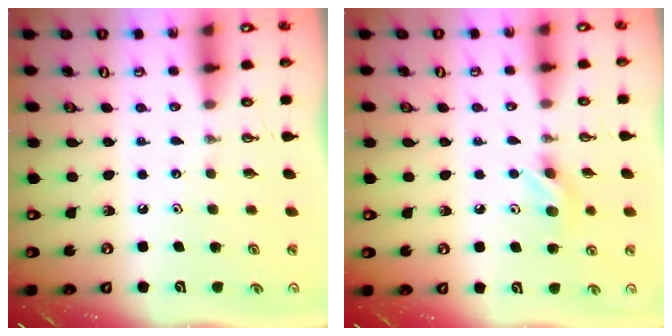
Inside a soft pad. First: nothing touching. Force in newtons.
{"total": 7.6, "press": 7.2, "slide": 2.4}